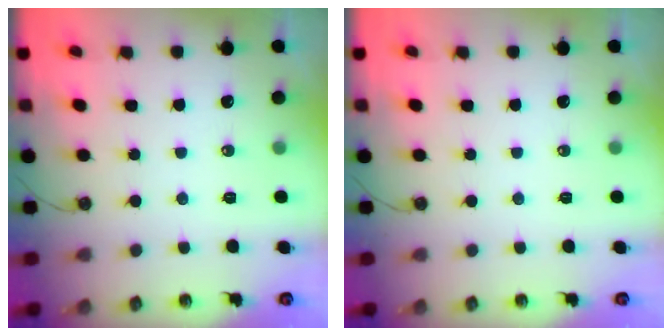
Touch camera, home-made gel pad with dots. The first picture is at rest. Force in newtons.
{"total": 0.0}